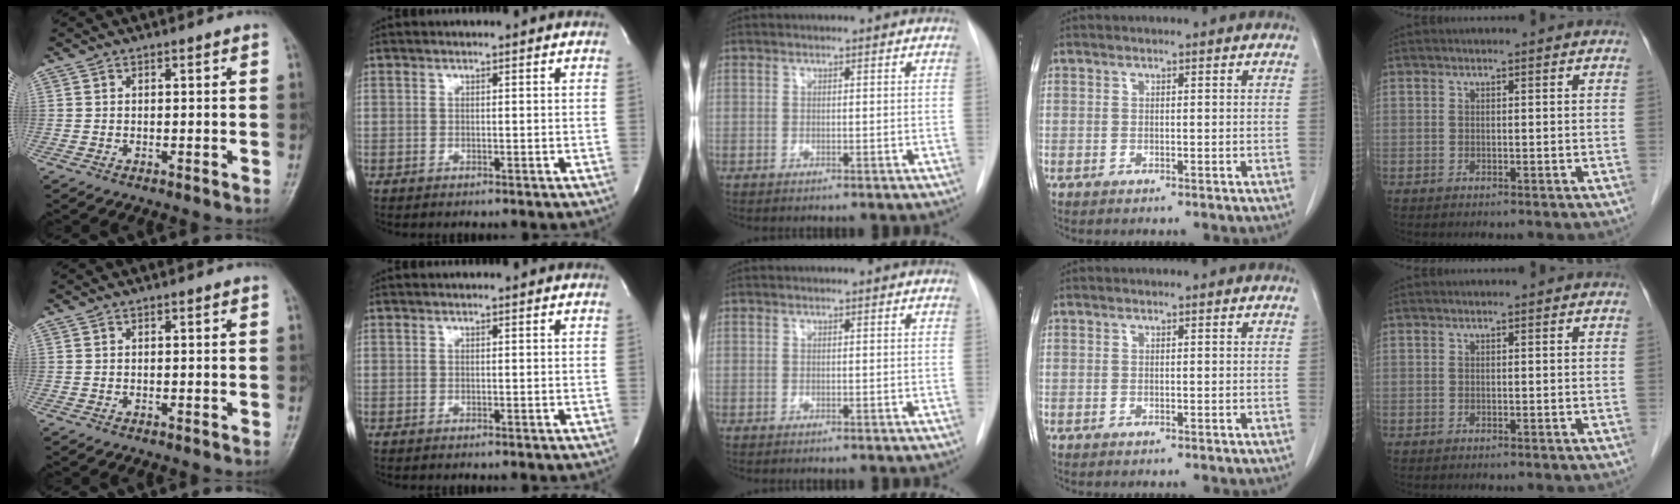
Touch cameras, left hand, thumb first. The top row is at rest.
{}